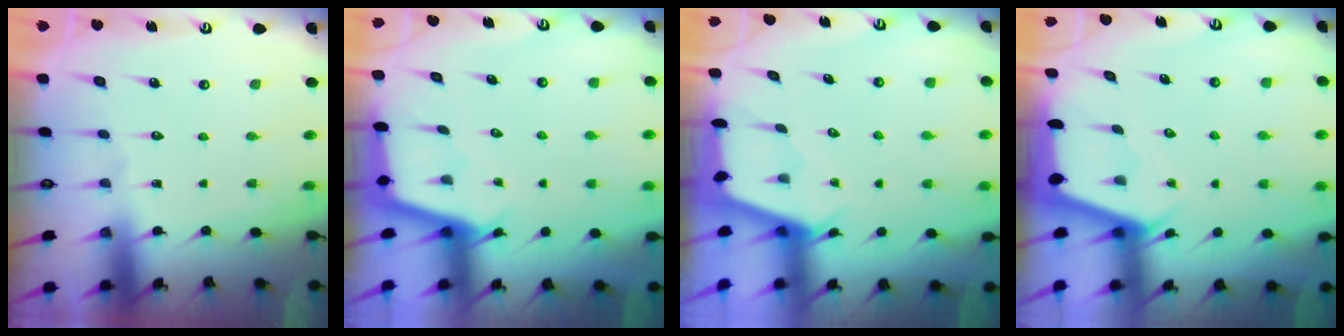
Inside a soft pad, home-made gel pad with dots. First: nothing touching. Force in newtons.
{"total": 2.9, "press": 2.8, "slide": 0.3}
{"total": 2.6, "press": 2.5, "slide": 0.3}
{"total": 2.5, "press": 2.4, "slide": 0.3}